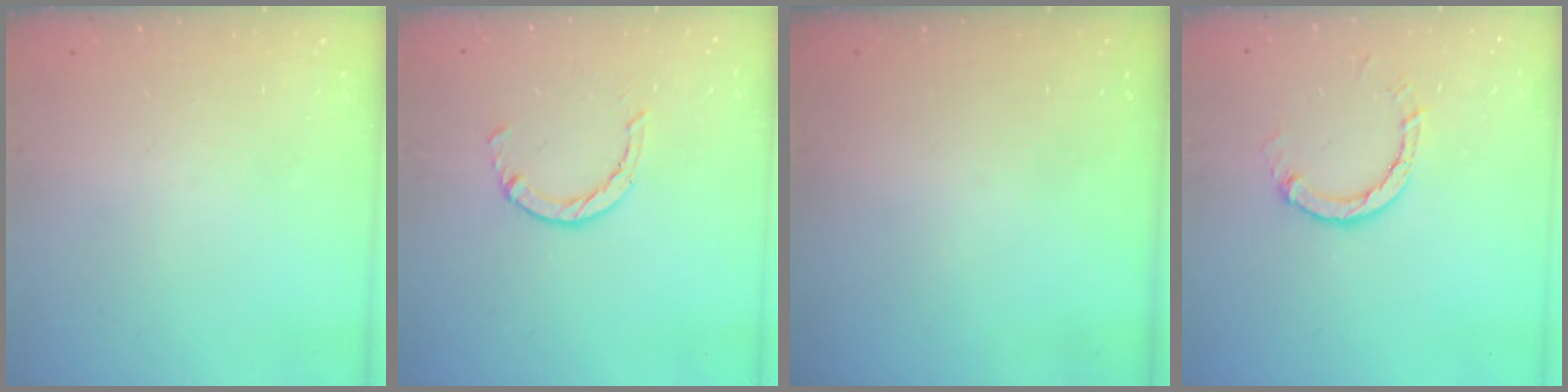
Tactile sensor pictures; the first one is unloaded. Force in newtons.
{"total": 2.9, "press": 2.8, "slide": 0.4}
{"total": 0.0}
{"total": 3.2, "press": 3.2, "slide": 0.2}